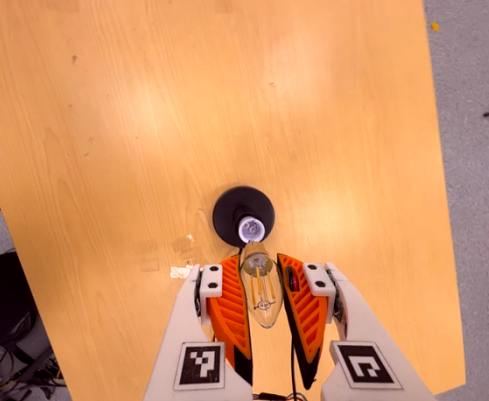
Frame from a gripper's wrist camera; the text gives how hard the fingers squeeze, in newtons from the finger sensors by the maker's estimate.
{"total": 18.0, "left": 19.2, "right": 16.8}